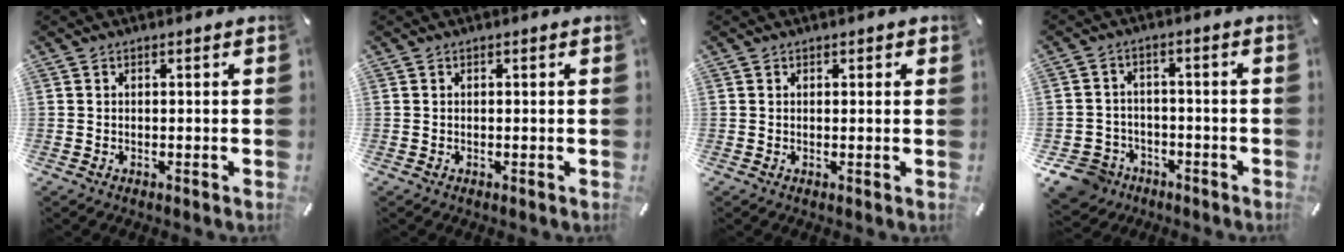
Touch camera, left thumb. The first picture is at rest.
{"total": 0.0}
{"total": 0.6, "force": [0.4, 0.4, 0.2], "torque": [0.003, -0.001, 0.006]}
{"total": 7.7, "force": [-4.7, 5.9, 1.5], "torque": [-0.044, 0.034, -0.088]}